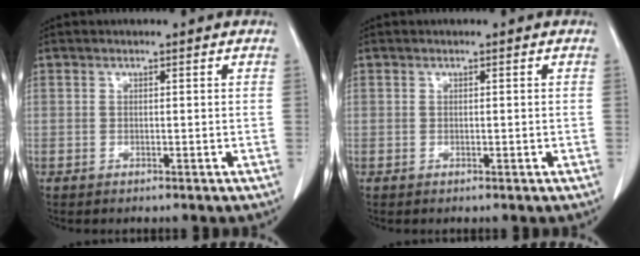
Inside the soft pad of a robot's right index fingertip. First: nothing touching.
{"total": 0.0}